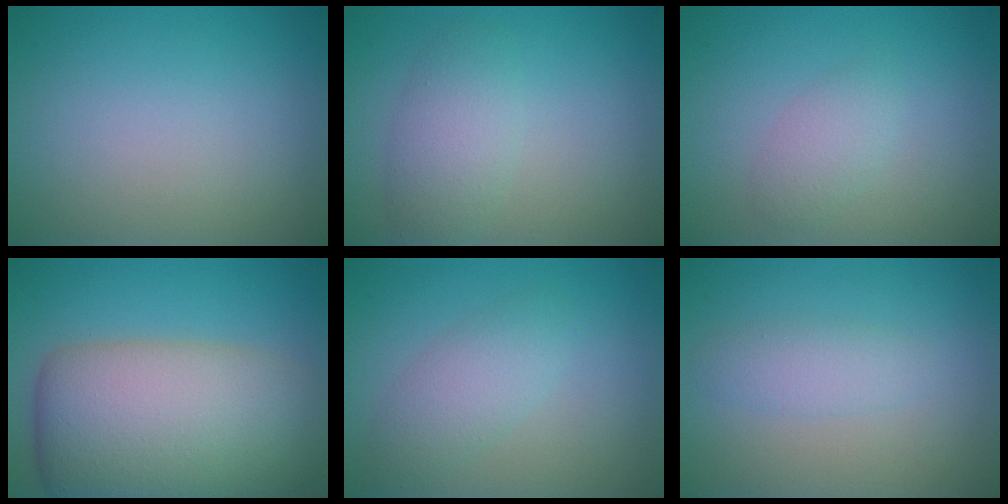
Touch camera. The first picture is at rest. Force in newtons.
{"total": 3.2, "press": 3.2, "slide": 0.1}
{"total": 1.8, "press": 1.8, "slide": 0.2}
{"total": 12.8, "press": 12.8, "slide": 0.5}
{"total": 2.8, "press": 2.8, "slide": 0.2}
{"total": 1.8, "press": 1.8, "slide": 0.1}